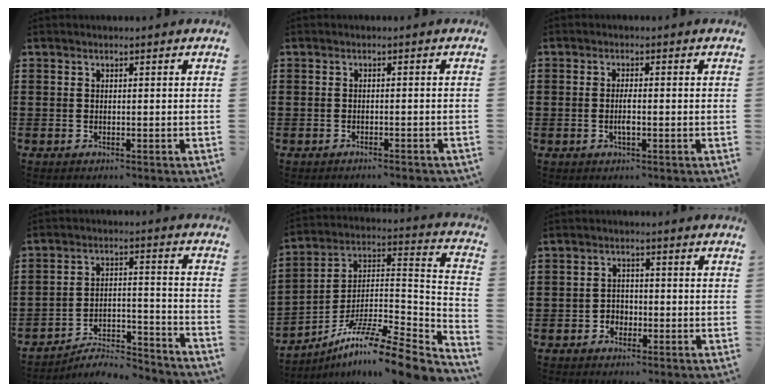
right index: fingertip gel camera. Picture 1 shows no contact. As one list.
[{"total": 1.1, "force": [-1.0, 0.0, 0.3], "torque": [-0.010, 0.000, -0.020]}, {"total": 2.1, "force": [-0.6, 0.5, 2.0], "torque": [-0.044, 0.001, -0.015]}, {"total": 5.9, "force": [-5.6, 0.8, 1.6], "torque": [-0.023, 0.005, -0.110]}, {"total": 11.4, "force": [-9.2, 0.9, 6.8], "torque": [-0.114, 0.004, -0.179]}, {"total": 2.3, "force": [-1.4, 1.7, 0.5], "torque": [-0.017, 0.003, -0.032]}]